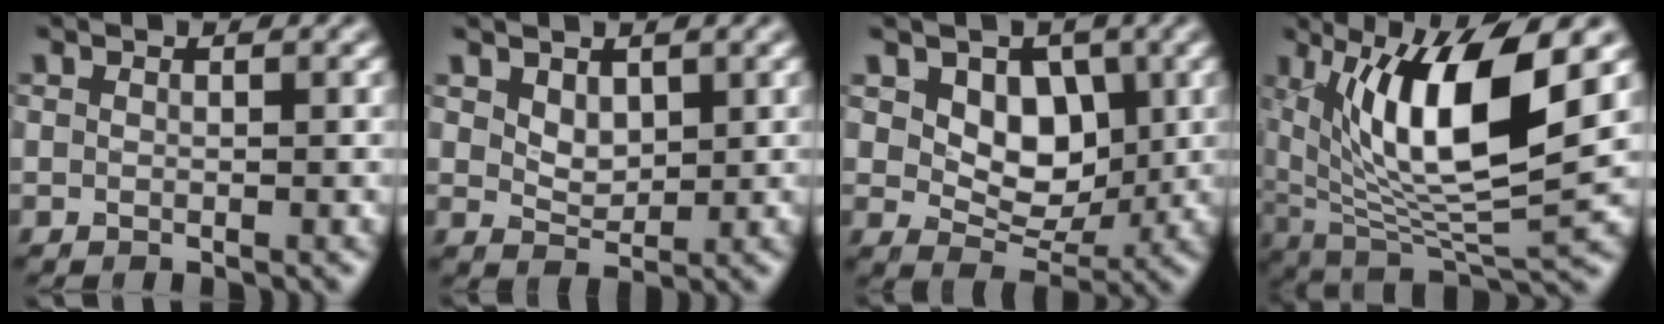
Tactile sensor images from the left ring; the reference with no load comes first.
{"total": 1.9, "force": [1.1, 1.2, 1.1], "torque": [-0.021, -0.006, 0.026]}
{"total": 4.9, "force": [1.3, 3.6, 3.0], "torque": [-0.054, -0.013, 0.015]}
{"total": 11.4, "force": [4.0, 3.2, 10.2], "torque": [-0.178, -0.006, 0.081]}